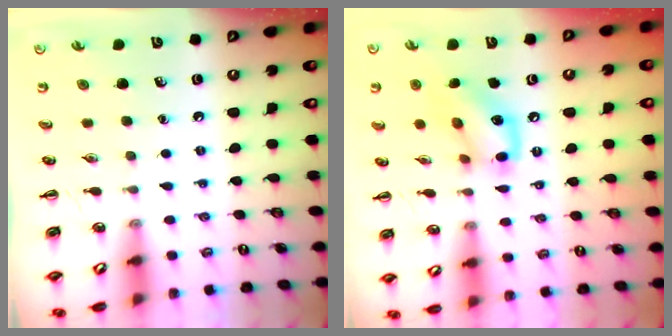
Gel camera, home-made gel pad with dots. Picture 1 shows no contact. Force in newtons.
{"total": 12.7, "press": 12.6, "slide": 0.8}